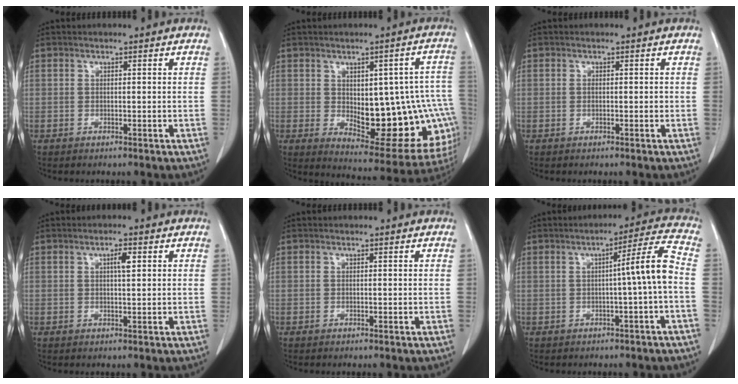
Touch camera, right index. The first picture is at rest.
{"total": 19.7, "force": [-2.0, 8.5, 17.6], "torque": [-0.162, 0.021, 0.003]}
{"total": 0.7, "force": [-0.1, 0.3, 0.6], "torque": [-0.012, 0.000, 0.000]}
{"total": 2.1, "force": [0.7, 0.3, 1.9], "torque": [-0.034, 0.002, 0.012]}
{"total": 0.0}
{"total": 6.3, "force": [-0.9, -1.0, 6.2], "torque": [-0.088, 0.014, -0.012]}